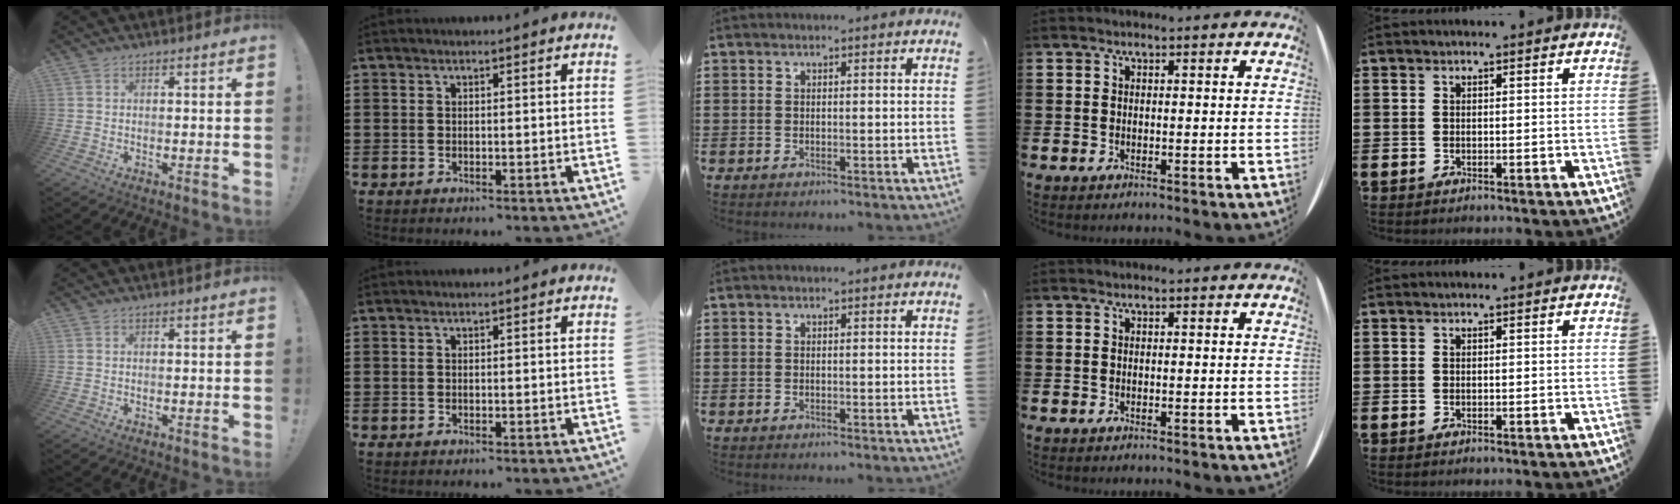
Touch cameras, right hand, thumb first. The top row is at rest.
{}